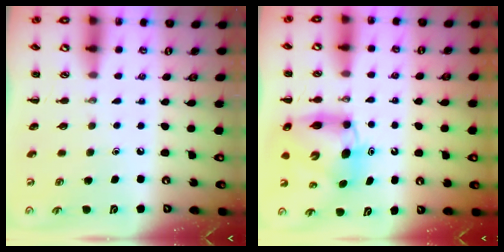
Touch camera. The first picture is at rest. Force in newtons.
{"total": 7.3, "press": 7.0, "slide": 2.1}